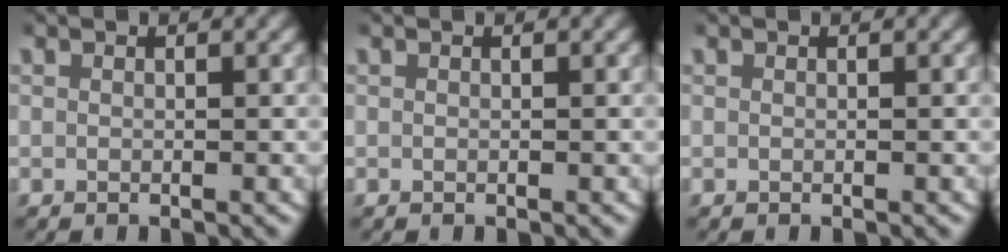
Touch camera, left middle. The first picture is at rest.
{"total": 0.0}
{"total": 0.0}